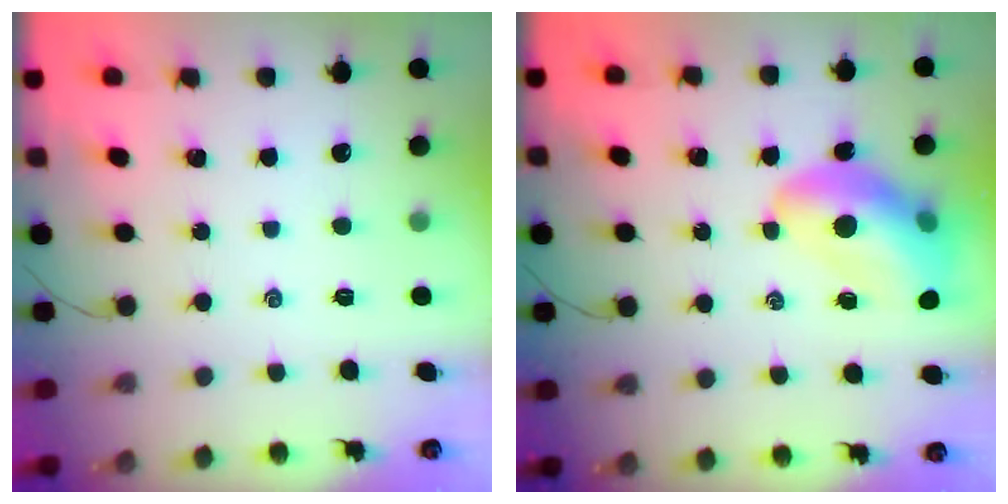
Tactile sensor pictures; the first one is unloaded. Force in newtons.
{"total": 13.9, "press": 13.4, "slide": 3.7}